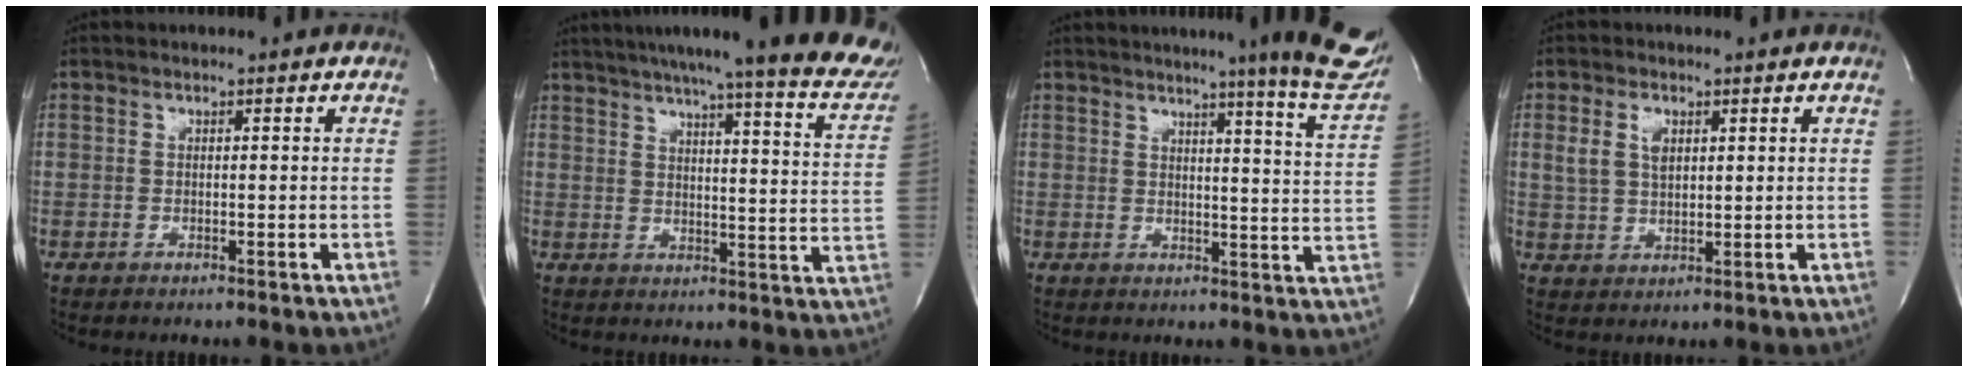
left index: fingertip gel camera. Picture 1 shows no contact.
{"total": 25.2, "force": [21.3, 1.9, 13.4], "torque": [-0.186, -0.039, 0.251]}
{"total": 15.9, "force": [12.8, -0.6, 9.4], "torque": [-0.115, -0.050, 0.137]}
{"total": 4.3, "force": [1.8, 2.3, 3.1], "torque": [-0.069, 0.010, 0.039]}